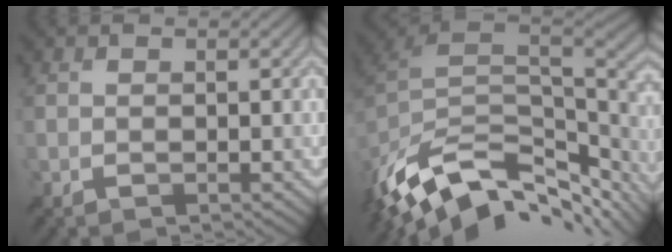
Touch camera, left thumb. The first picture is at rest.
{"total": 13.4, "force": [-7.0, 6.8, 9.2], "torque": [-0.214, -0.013, -0.117]}